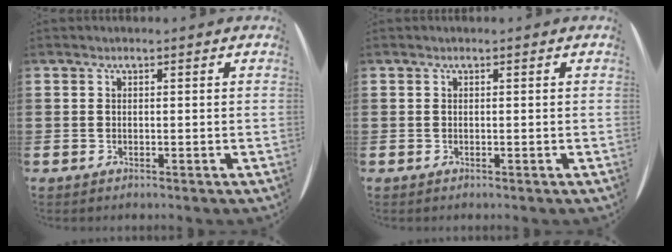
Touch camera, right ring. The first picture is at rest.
{"total": 0.0}